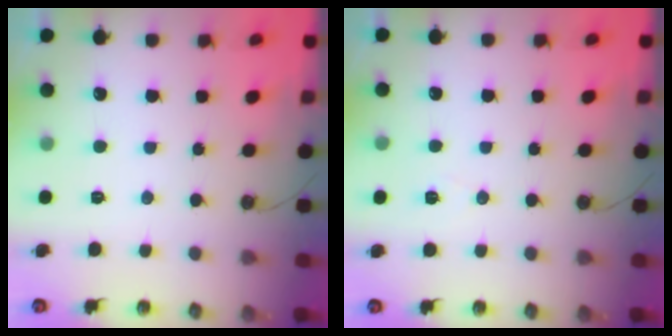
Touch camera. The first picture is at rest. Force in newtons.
{"total": 6.2, "press": 4.2, "slide": 4.6}